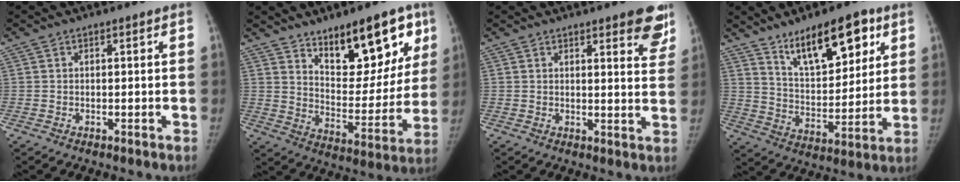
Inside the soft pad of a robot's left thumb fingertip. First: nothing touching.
{"total": 18.7, "force": [11.2, 8.6, 12.2], "torque": [-0.106, -0.070, 0.176]}
{"total": 9.0, "force": [6.0, 2.4, 6.2], "torque": [-0.043, -0.029, 0.063]}
{"total": 16.0, "force": [9.3, 6.8, 11.1], "torque": [-0.136, -0.045, 0.162]}